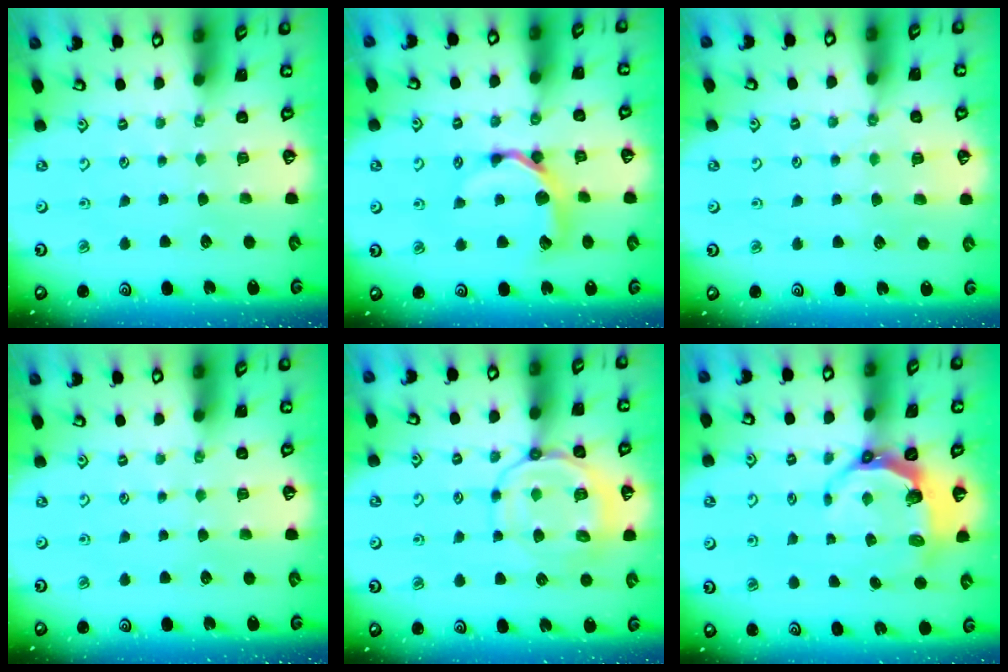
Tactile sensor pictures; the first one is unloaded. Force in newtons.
{"total": 10.6, "press": 10.6, "slide": 1.3}
{"total": 3.9, "press": 3.9, "slide": 0.7}
{"total": 0.0}
{"total": 11.3, "press": 11.2, "slide": 1.2}
{"total": 5.7, "press": 4.2, "slide": 3.8}